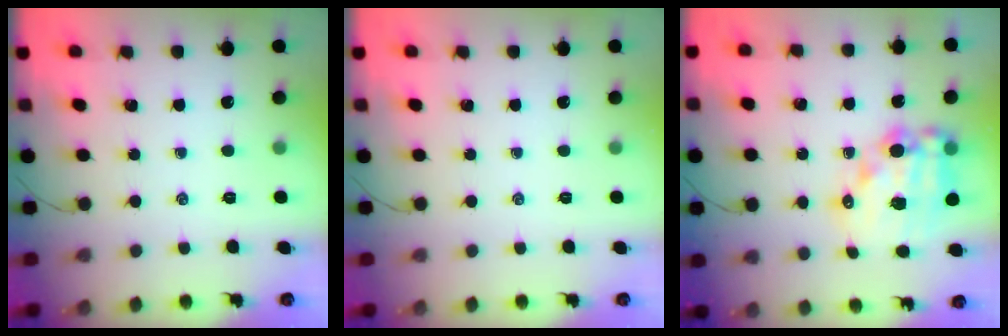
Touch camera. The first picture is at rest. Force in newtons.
{"total": 0.0}
{"total": 16.4, "press": 16.1, "slide": 3.3}